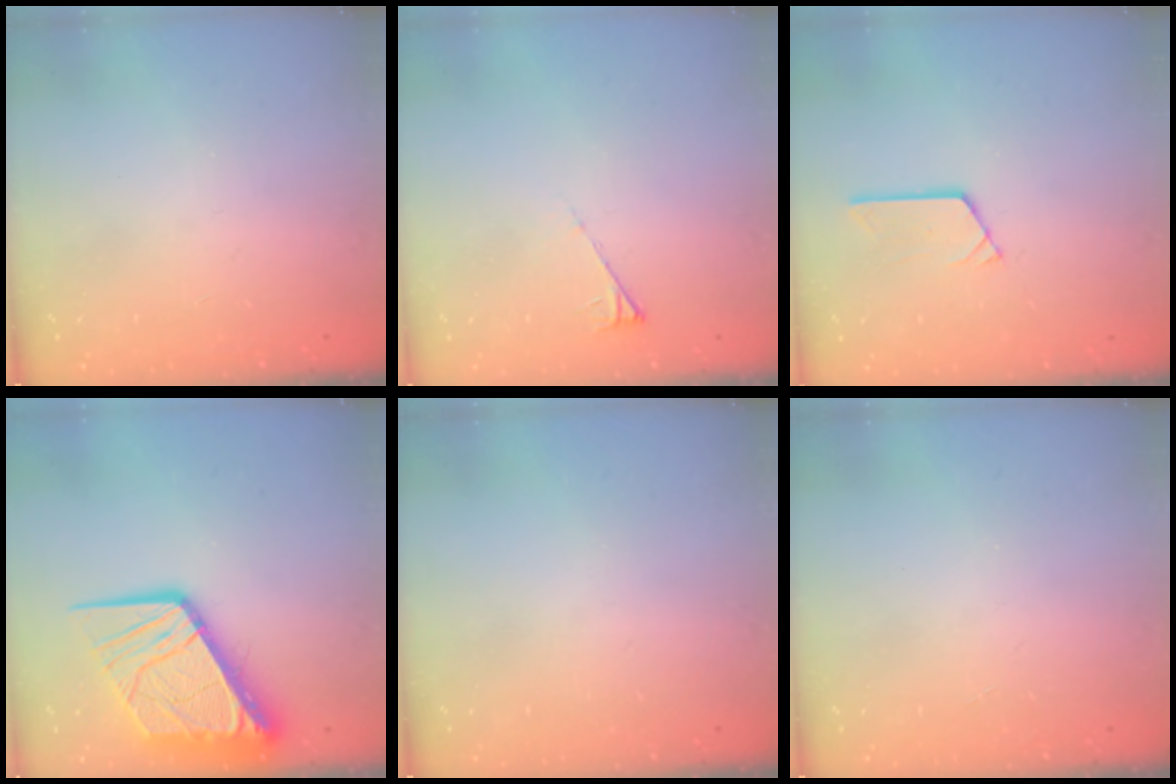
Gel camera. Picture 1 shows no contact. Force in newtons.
{"total": 3.5, "press": 3.5, "slide": 0.6}
{"total": 2.9, "press": 2.9, "slide": 0.3}
{"total": 16.5, "press": 16.3, "slide": 2.0}
{"total": 0.0}
{"total": 0.0}